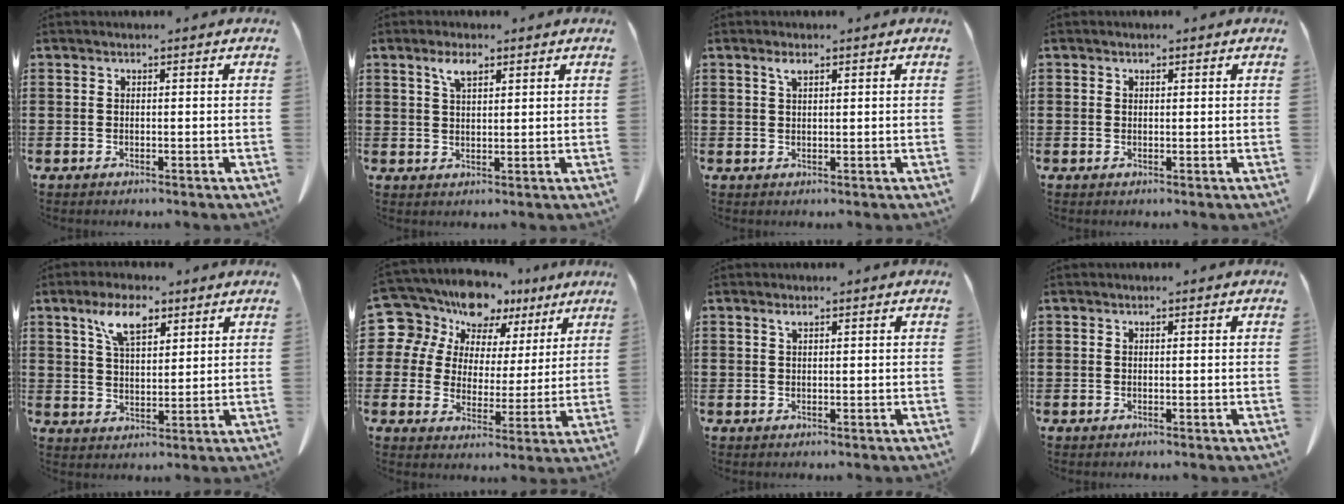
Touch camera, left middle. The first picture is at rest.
{"total": 3.5, "force": [2.2, 1.2, 2.5], "torque": [-0.057, 0.004, 0.038]}
{"total": 1.8, "force": [1.0, 0.5, 1.4], "torque": [-0.032, 0.000, 0.019]}
{"total": 0.6, "force": [0.4, 0.4, 0.2], "torque": [-0.005, 0.001, 0.009]}
{"total": 7.6, "force": [4.6, 3.2, 5.1], "torque": [-0.105, 0.005, 0.081]}
{"total": 10.3, "force": [8.4, 5.8, 1.5], "torque": [-0.069, -0.064, 0.153]}
{"total": 0.9, "force": [0.5, 0.3, 0.7], "torque": [-0.017, 0.001, 0.010]}
{"total": 0.0}